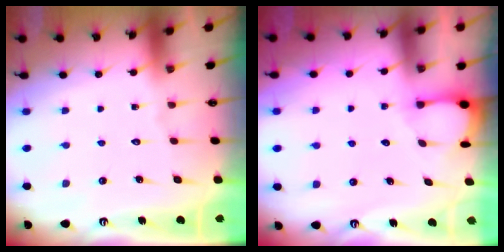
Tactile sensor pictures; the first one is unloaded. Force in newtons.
{"total": 2.4, "press": 2.3, "slide": 0.4}